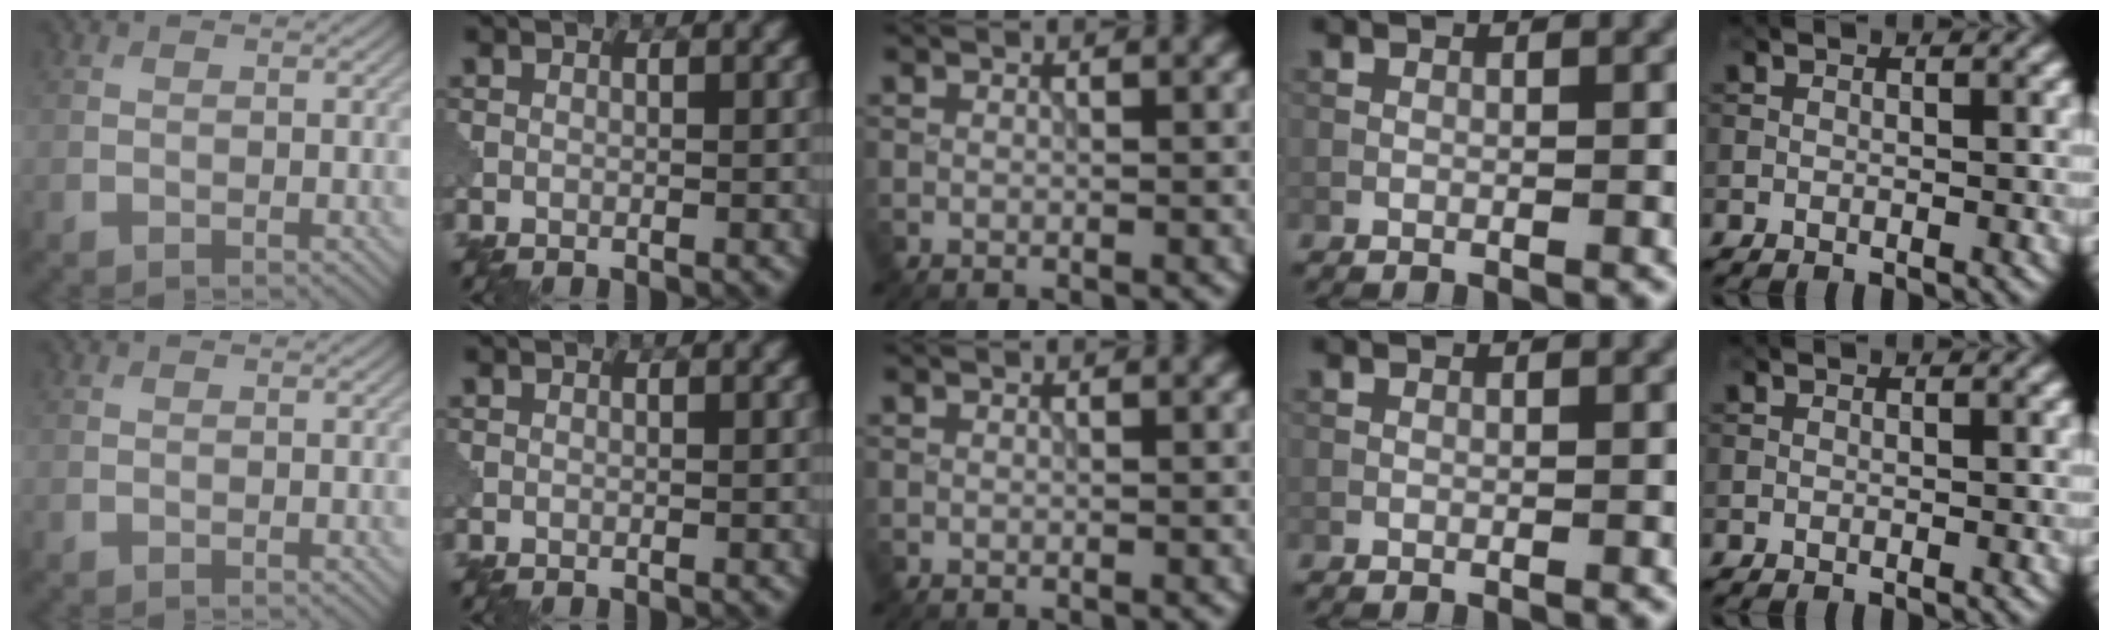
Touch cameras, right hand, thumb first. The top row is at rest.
{}